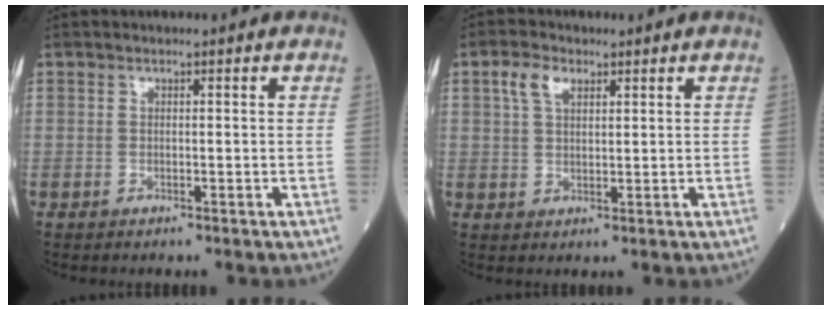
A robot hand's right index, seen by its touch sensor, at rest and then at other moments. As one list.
[{"total": 3.8, "force": [1.9, 2.0, 2.6], "torque": [-0.058, 0.011, 0.040]}]